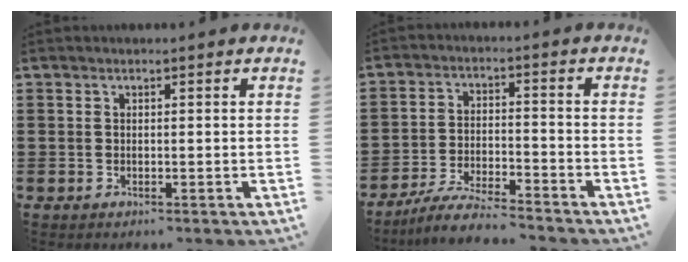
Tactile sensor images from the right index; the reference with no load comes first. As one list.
[{"total": 5.9, "force": [-5.6, 0.0, 1.9], "torque": [-0.050, -0.007, -0.112]}]